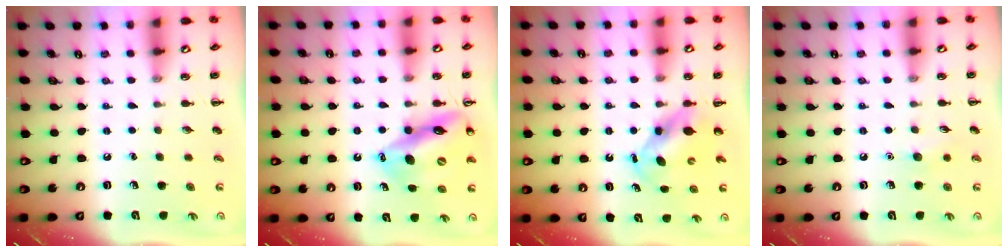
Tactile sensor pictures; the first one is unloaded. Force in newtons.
{"total": 14.6, "press": 14.2, "slide": 3.6}
{"total": 6.0, "press": 5.9, "slide": 0.7}
{"total": 5.6, "press": 5.4, "slide": 1.5}